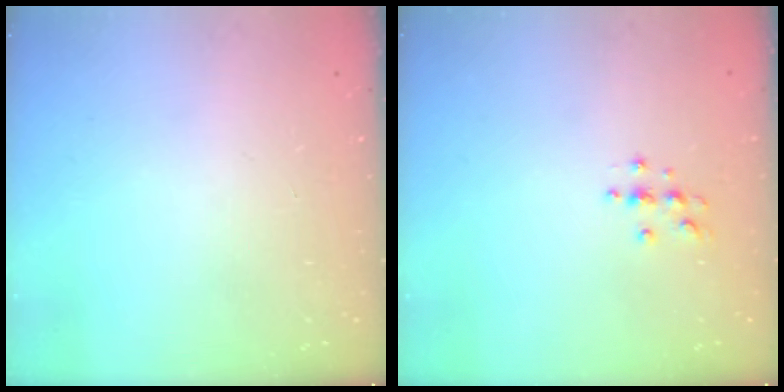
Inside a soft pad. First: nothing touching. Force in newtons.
{"total": 3.7, "press": 3.7, "slide": 0.5}